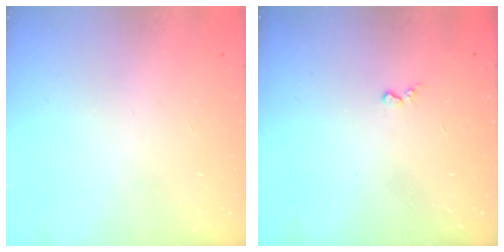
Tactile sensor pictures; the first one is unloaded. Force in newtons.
{"total": 2.4, "press": 2.4, "slide": 0.4}